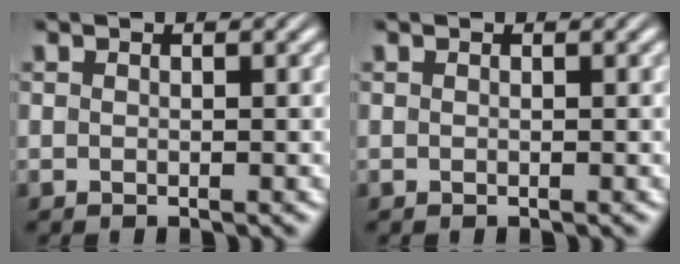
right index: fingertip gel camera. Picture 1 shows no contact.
{"total": 0.0}